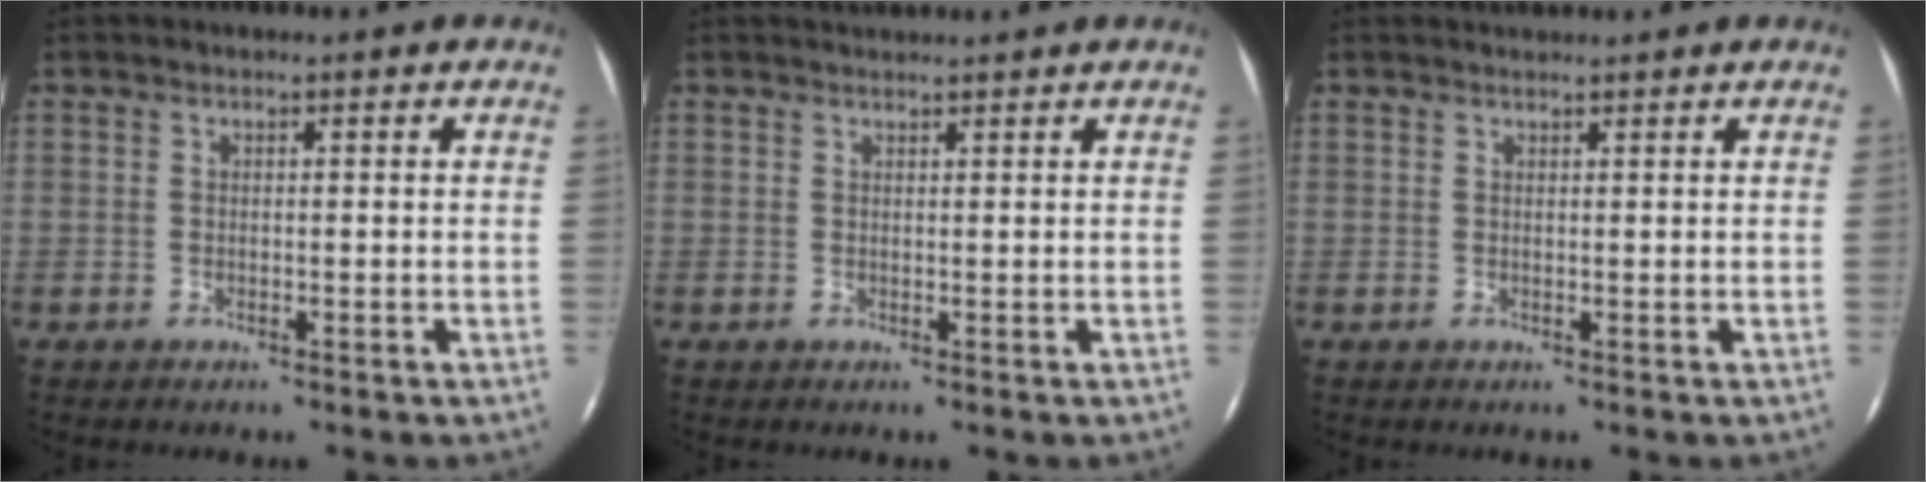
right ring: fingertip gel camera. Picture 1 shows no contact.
{"total": 1.4, "force": [1.4, -0.2, 0.2], "torque": [-0.009, -0.001, 0.021]}
{"total": 1.1, "force": [1.1, -0.2, 0.2], "torque": [-0.009, -0.001, 0.017]}